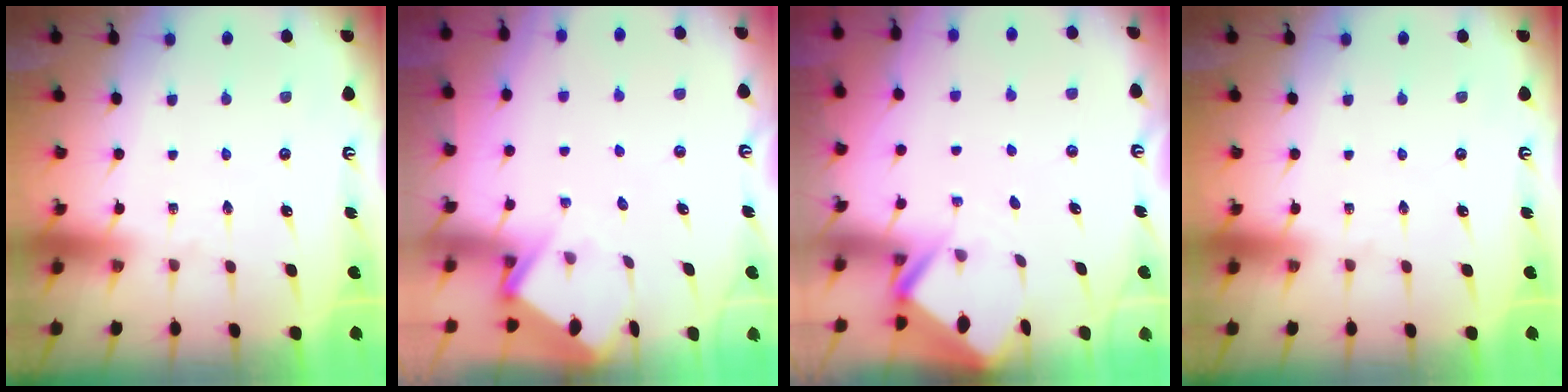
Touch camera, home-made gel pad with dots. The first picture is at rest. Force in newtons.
{"total": 3.9, "press": 3.9, "slide": 0.4}
{"total": 2.6, "press": 2.6, "slide": 0.1}
{"total": 0.0}